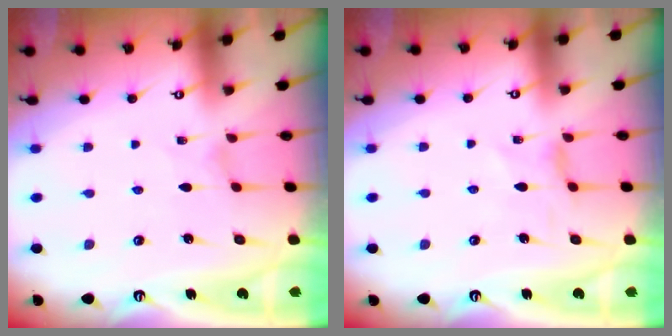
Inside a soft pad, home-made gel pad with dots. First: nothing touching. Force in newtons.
{"total": 2.3, "press": 2.3, "slide": 0.4}